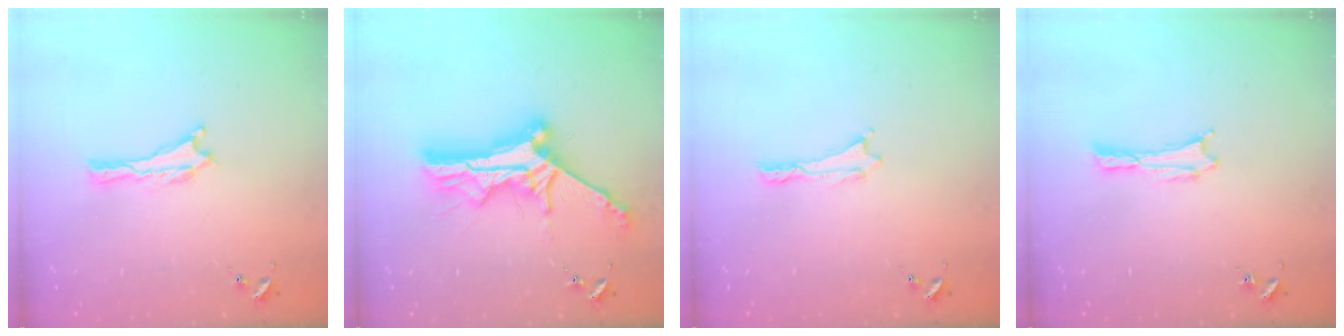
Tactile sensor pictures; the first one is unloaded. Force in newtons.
{"total": 11.9, "press": 11.9, "slide": 1.0}
{"total": 0.0}
{"total": 0.7, "press": 0.7, "slide": 0.1}